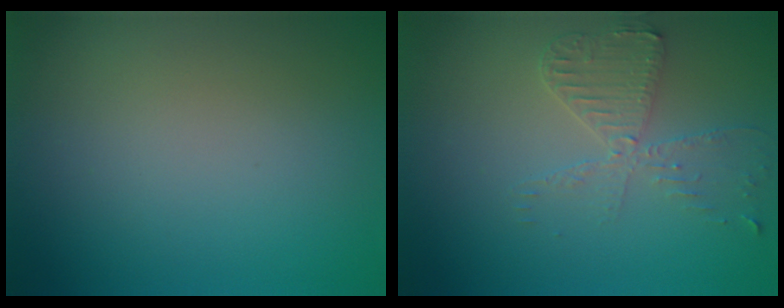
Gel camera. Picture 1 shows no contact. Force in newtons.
{"total": 3.3, "press": 2.8, "slide": 1.7}